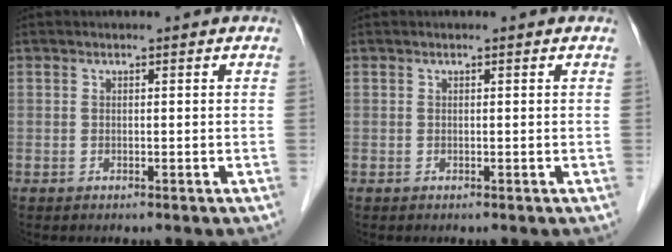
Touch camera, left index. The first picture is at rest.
{"total": 0.0}